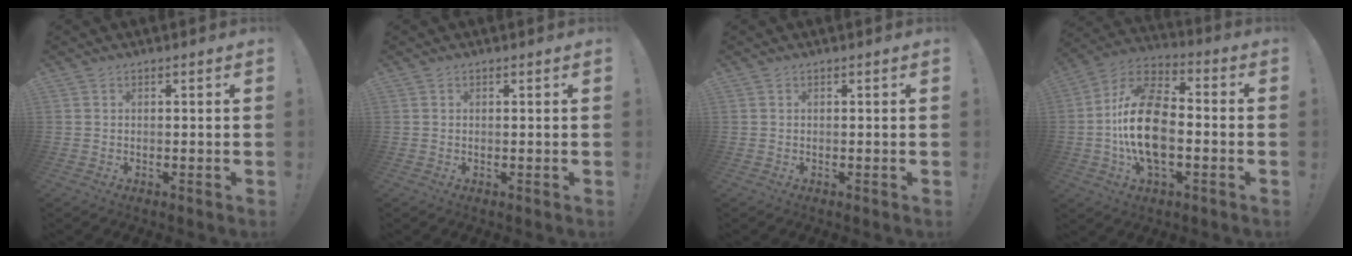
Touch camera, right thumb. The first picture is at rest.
{"total": 0.0}
{"total": 0.0}
{"total": 19.1, "force": [-2.7, 10.8, 15.5], "torque": [-0.291, 0.018, -0.043]}